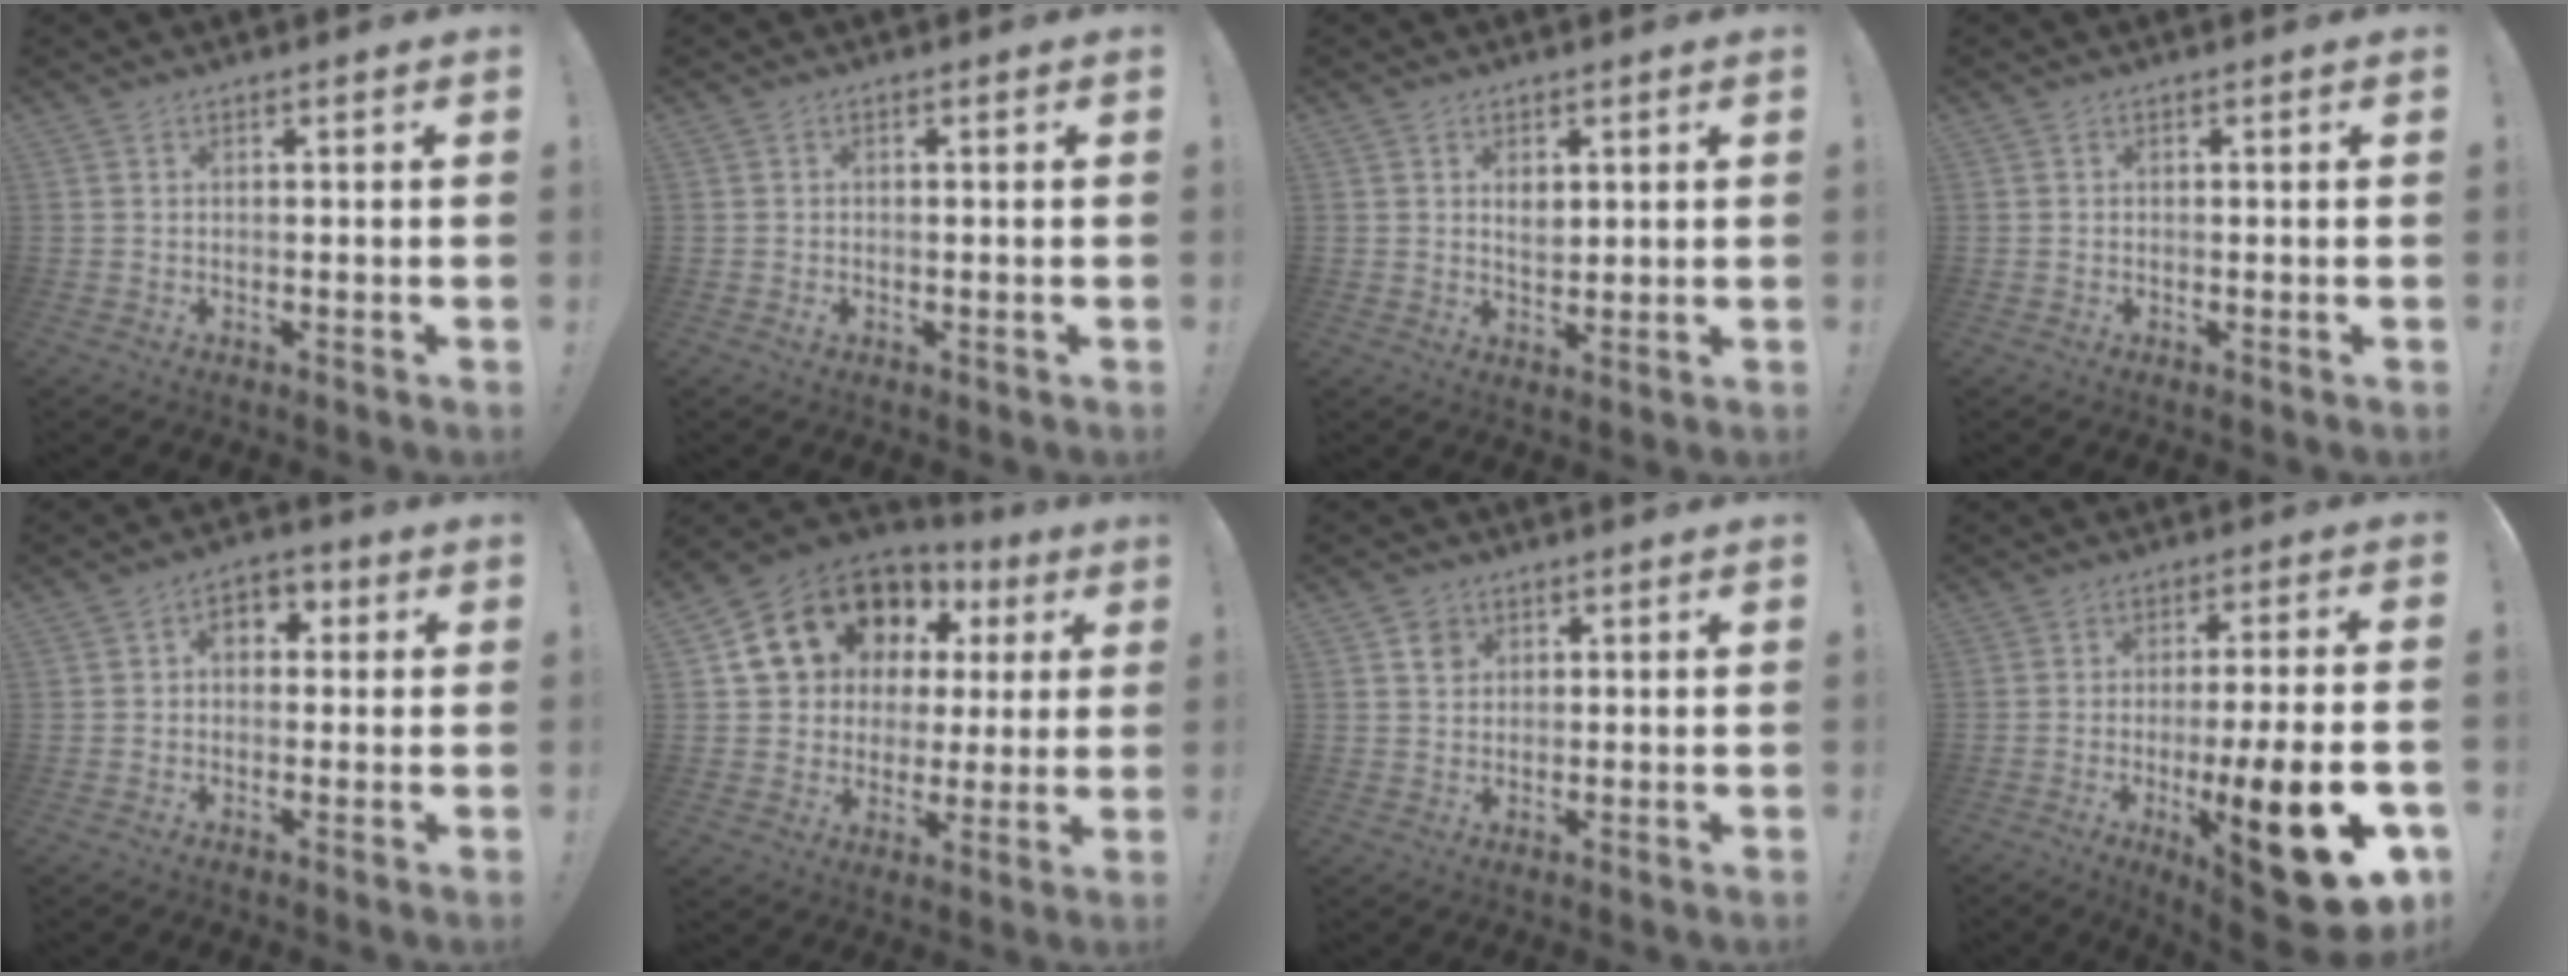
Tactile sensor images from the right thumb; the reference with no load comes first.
{"total": 0.8, "force": [-0.3, 0.5, 0.5], "torque": [0.000, -0.002, -0.006]}
{"total": 3.5, "force": [1.7, 2.3, 2.0], "torque": [-0.016, -0.010, 0.025]}
{"total": 0.0}
{"total": 5.6, "force": [0.8, 4.5, 3.2], "torque": [-0.045, 0.007, 0.014]}
{"total": 16.9, "force": [8.8, 12.3, 7.4], "torque": [-0.124, -0.044, 0.185]}
{"total": 3.4, "force": [1.5, 3.0, 0.6], "torque": [0.012, -0.008, 0.022]}
{"total": 18.6, "force": [-5.9, 3.1, 17.3], "torque": [-0.246, 0.015, -0.082]}